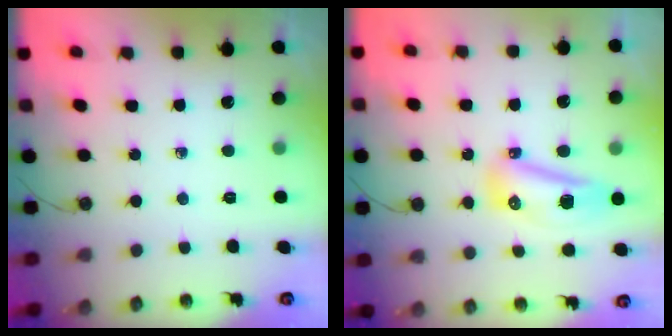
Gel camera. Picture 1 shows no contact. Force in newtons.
{"total": 9.9, "press": 9.8, "slide": 1.3}